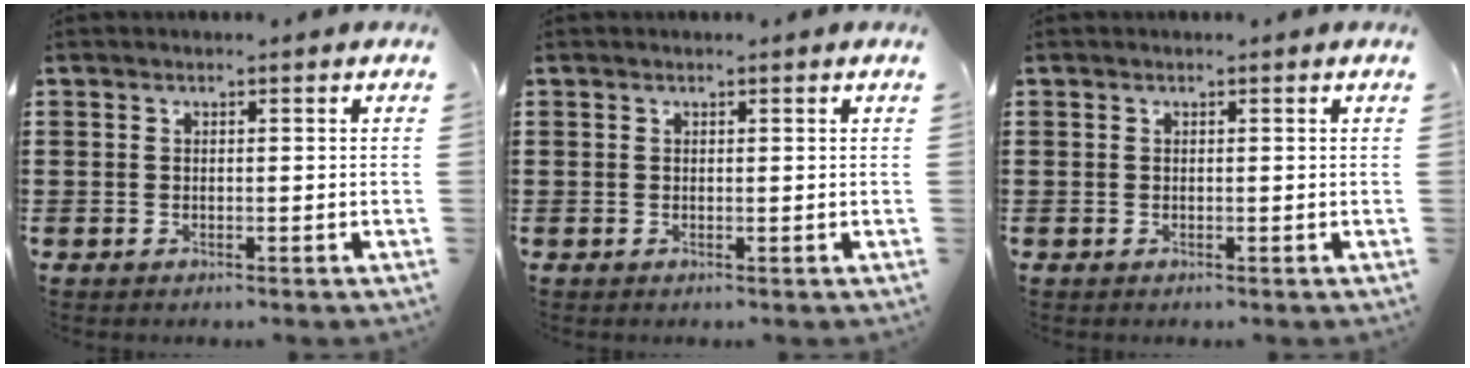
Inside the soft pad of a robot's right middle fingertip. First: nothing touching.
{"total": 0.0}
{"total": 0.0}